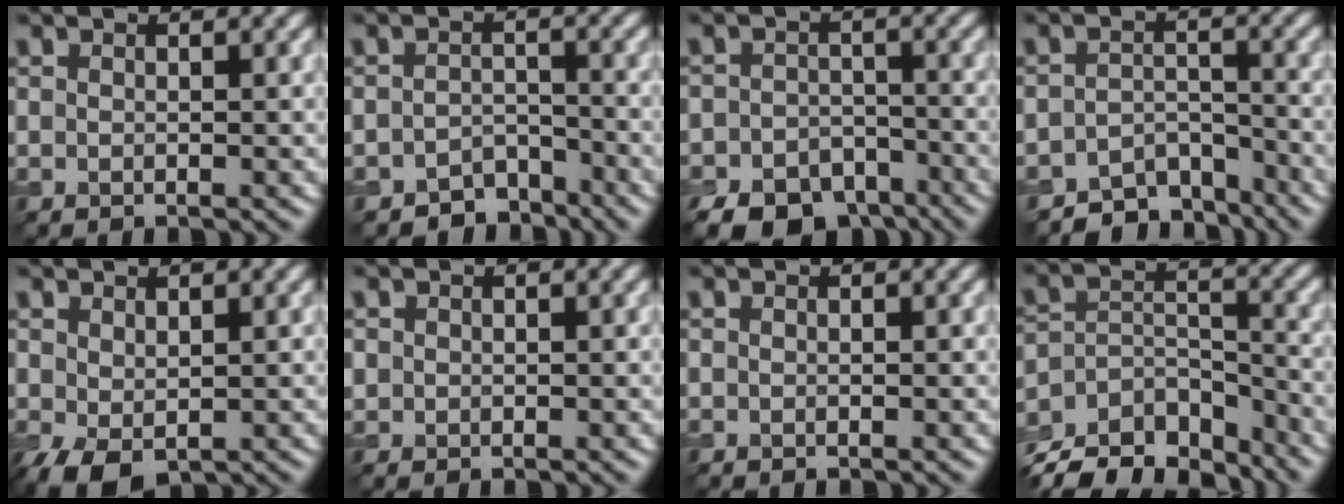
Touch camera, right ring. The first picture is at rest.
{"total": 3.4, "force": [-2.9, 1.6, 0.6], "torque": [0.003, 0.005, -0.050]}
{"total": 8.2, "force": [-6.1, 4.6, 3.1], "torque": [-0.050, -0.021, -0.093]}
{"total": 5.3, "force": [-4.7, 2.2, 1.3], "torque": [-0.008, -0.008, -0.075]}
{"total": 2.9, "force": [-0.5, 1.8, 2.2], "torque": [-0.053, -0.008, -0.005]}
{"total": 0.6, "force": [0.1, 0.6, 0.0], "torque": [0.005, -0.002, 0.003]}
{"total": 0.0}
{"total": 9.5, "force": [-8.2, 3.7, 3.2], "torque": [-0.058, 0.005, -0.140]}